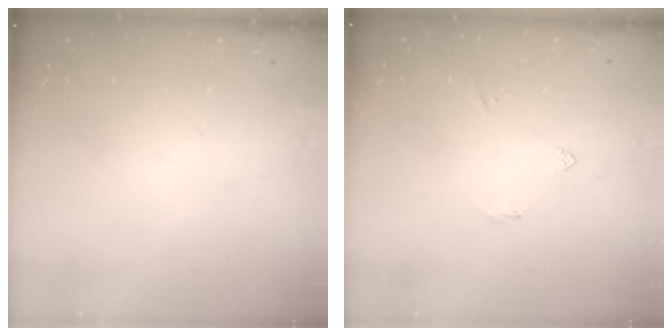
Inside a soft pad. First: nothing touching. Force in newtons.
{"total": 2.7, "press": 2.7, "slide": 0.5}